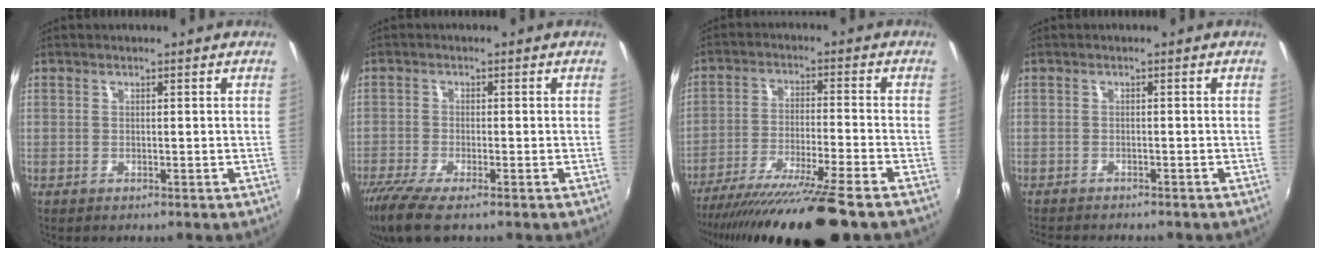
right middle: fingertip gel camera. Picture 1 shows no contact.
{"total": 8.5, "force": [-6.2, 1.5, 5.6], "torque": [-0.136, -0.040, -0.118]}
{"total": 17.7, "force": [-14.5, -0.6, 10.2], "torque": [-0.194, -0.044, -0.240]}
{"total": 4.3, "force": [-4.0, 0.7, 1.4], "torque": [-0.038, -0.017, -0.065]}